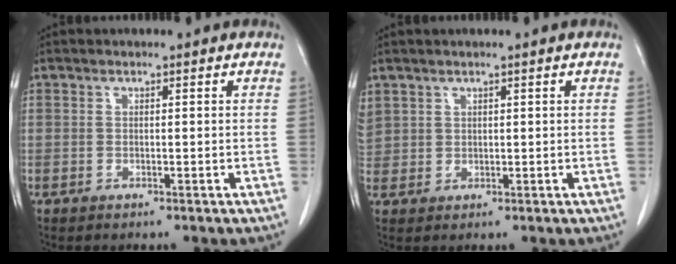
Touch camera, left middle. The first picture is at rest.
{"total": 4.6, "force": [2.5, 3.6, 1.3], "torque": [-0.053, 0.018, 0.060]}